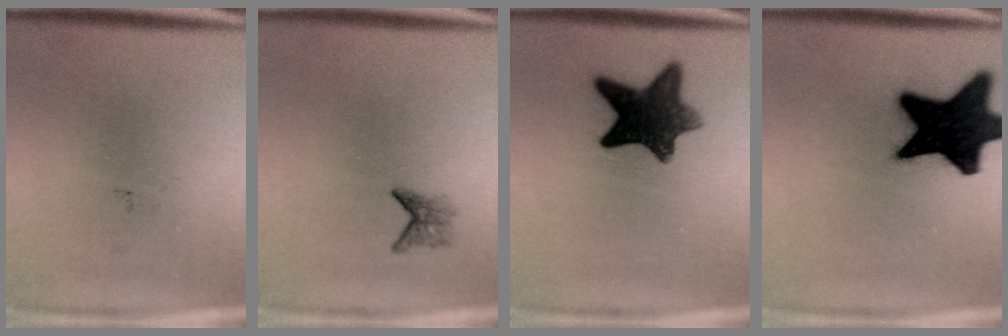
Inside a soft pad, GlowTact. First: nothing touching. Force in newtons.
{"total": 1.6}
{"total": 10.4}
{"total": 19.8}